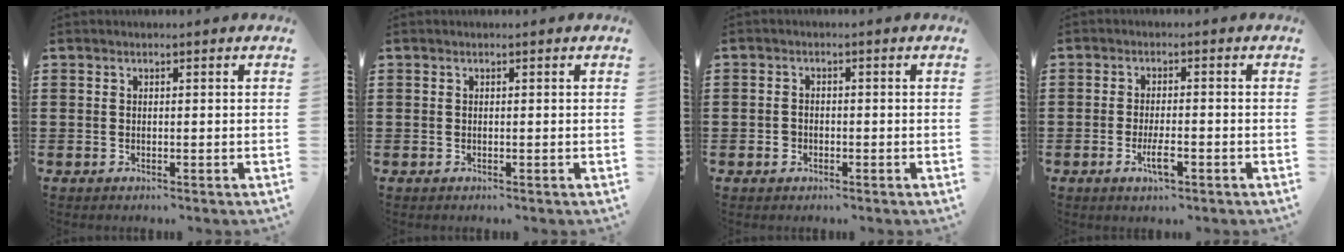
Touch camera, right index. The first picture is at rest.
{"total": 0.0}
{"total": 1.3, "force": [-0.7, 0.9, 0.6], "torque": [-0.015, -0.002, -0.013]}
{"total": 3.9, "force": [-1.7, 1.1, 3.4], "torque": [-0.063, 0.000, -0.032]}